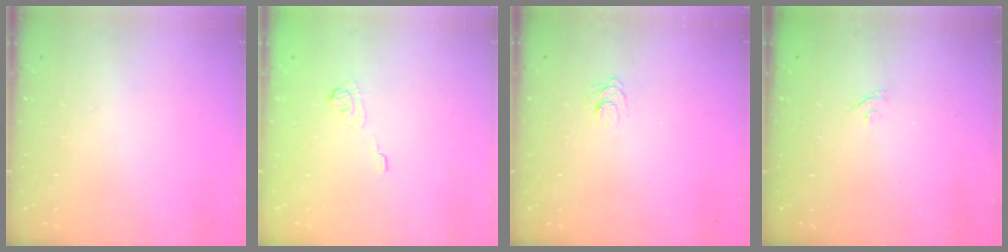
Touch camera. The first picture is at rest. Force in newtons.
{"total": 2.5, "press": 2.1, "slide": 1.4}
{"total": 5.8, "press": 5.7, "slide": 0.7}
{"total": 2.2, "press": 1.9, "slide": 1.1}